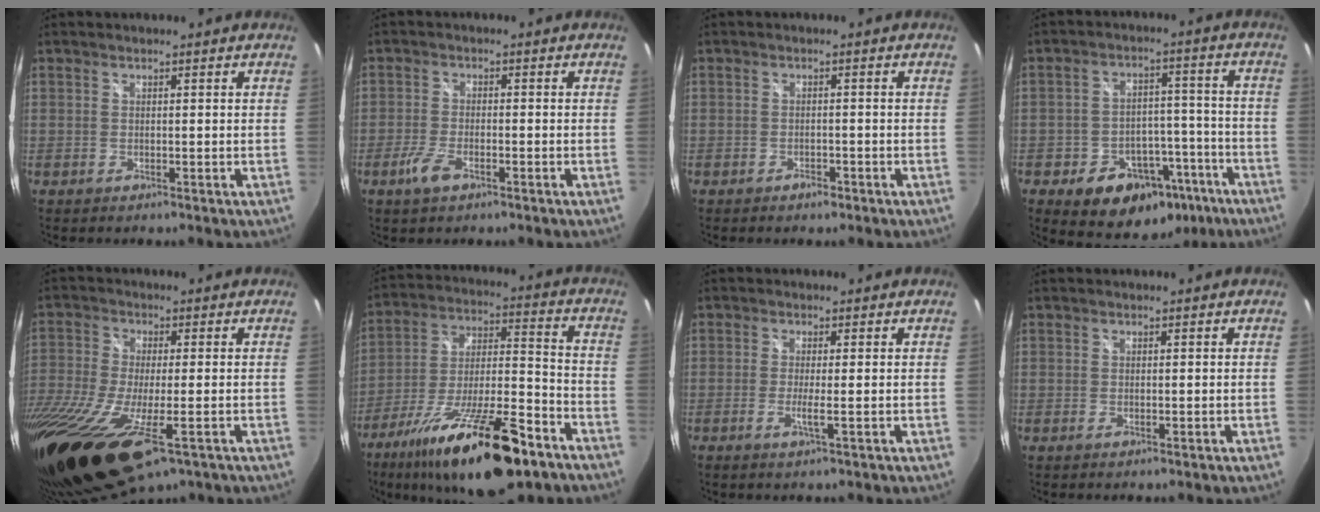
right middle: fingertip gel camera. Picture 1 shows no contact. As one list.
[{"total": 4.1, "force": [-2.4, 1.6, 2.9], "torque": [-0.074, -0.004, -0.047]}, {"total": 1.6, "force": [-1.2, 0.9, 0.6], "torque": [-0.013, -0.001, -0.018]}, {"total": 16.4, "force": [-9.3, 11.0, 7.7], "torque": [-0.142, 0.030, -0.106]}, {"total": 21.7, "force": [-9.8, 8.2, 17.5], "torque": [-0.382, -0.091, -0.170]}, {"total": 24.9, "force": [-15.9, 6.6, 18.0], "torque": [-0.321, -0.037, -0.259]}, {"total": 2.1, "force": [-0.6, -0.5, 1.9], "torque": [-0.038, -0.007, -0.013]}, {"total": 0.0}]